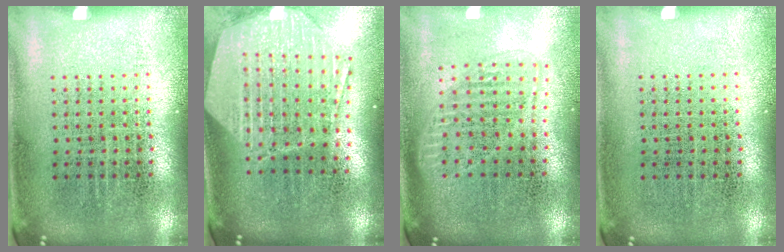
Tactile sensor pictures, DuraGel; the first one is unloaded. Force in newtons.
{"total": 2.9, "press": 2.3, "slide": 1.8}
{"total": 1.7, "press": 1.4, "slide": 0.9}
{"total": 0.0}